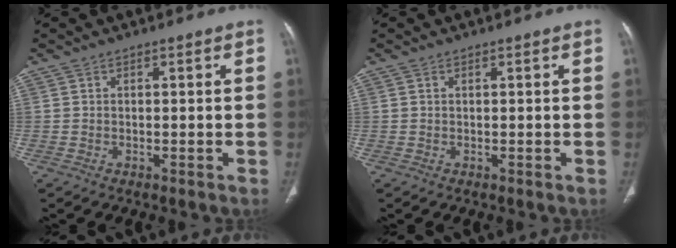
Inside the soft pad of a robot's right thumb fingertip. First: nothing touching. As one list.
[{"total": 0.0}]